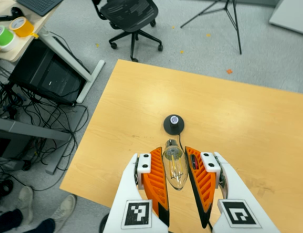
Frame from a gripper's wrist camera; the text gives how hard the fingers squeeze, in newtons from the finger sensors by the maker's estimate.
{"total": 10.3, "left": 10.0, "right": 10.6}